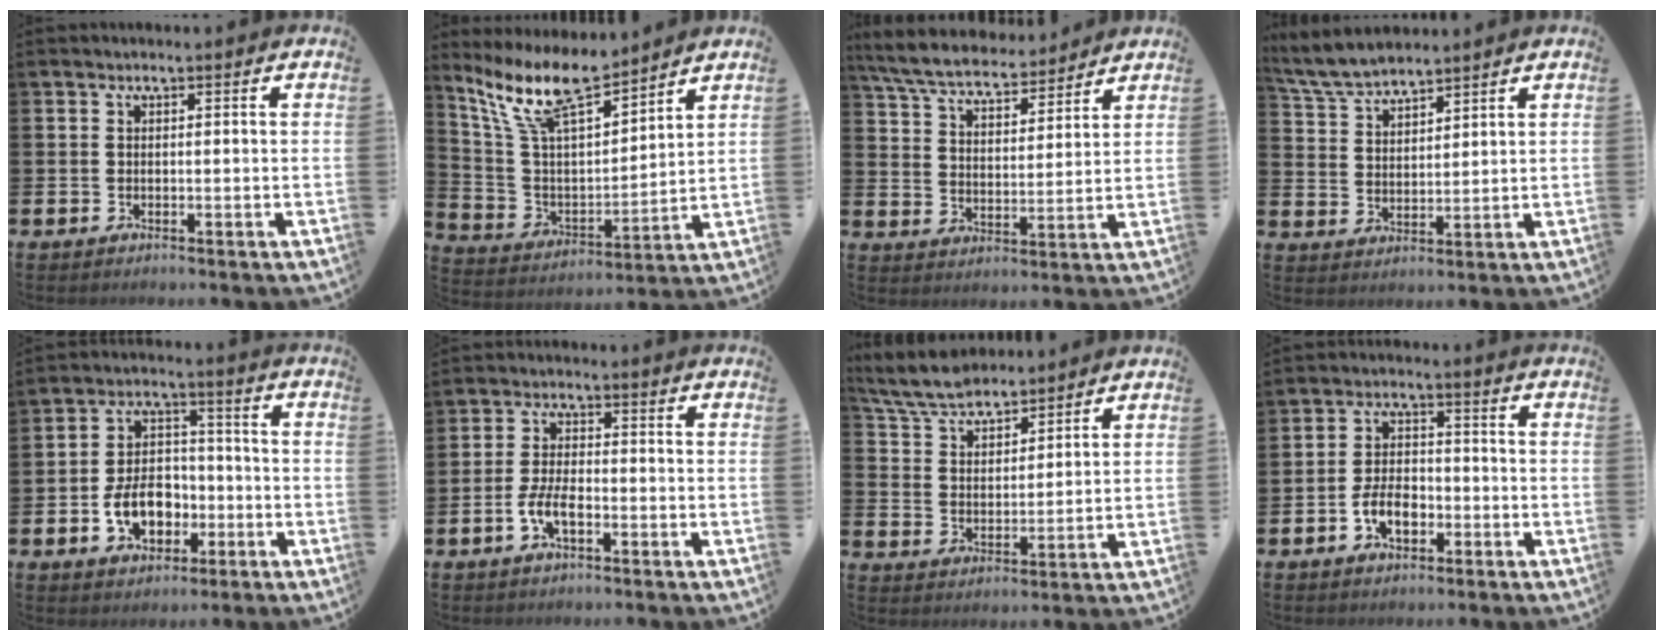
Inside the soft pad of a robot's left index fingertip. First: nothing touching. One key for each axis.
{"total": 10.9, "fx": 9.3, "fy": 2.3, "fz": 5.1, "tx": -0.142, "ty": -0.045, "tz": 0.167}
{"total": 7.2, "fx": 6.7, "fy": 1.5, "fz": 2.0, "tx": -0.073, "ty": -0.035, "tz": 0.120}
{"total": 5.9, "fx": 5.7, "fy": 0.9, "fz": 1.3, "tx": -0.052, "ty": -0.018, "tz": 0.107}
{"total": 7.6, "fx": -2.6, "fy": 5.4, "fz": 4.7, "tx": -0.088, "ty": 0.013, "tz": -0.052}
{"total": 4.1, "fx": -1.7, "fy": 1.6, "fz": 3.4, "tx": -0.079, "ty": 0.006, "tz": -0.033}
{"total": 6.8, "fx": 6.4, "fy": 1.7, "fz": 1.6, "tx": -0.062, "ty": -0.023, "tz": 0.117}
{"total": 4.9, "fx": -2.1, "fy": 2.8, "fz": 3.4, "tx": -0.057, "ty": 0.003, "tz": -0.043}